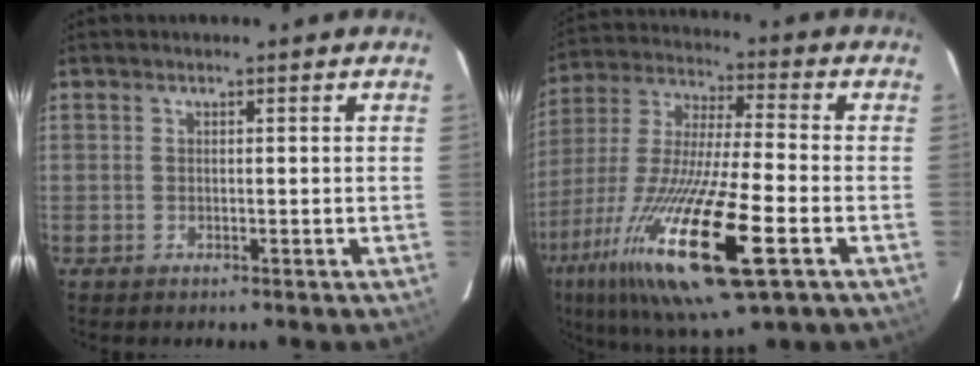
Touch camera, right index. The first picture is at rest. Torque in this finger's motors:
{"motor_torque": [2.14, 0.00, 1.05, 0.21]}